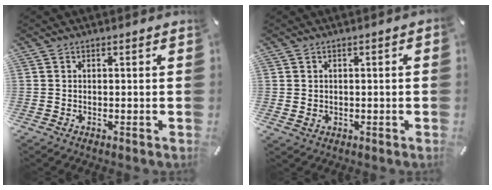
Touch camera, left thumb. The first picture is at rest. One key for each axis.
{"total": 1.7, "fx": -0.2, "fy": 1.6, "fz": 0.4, "tx": 0.000, "ty": 0.002, "tz": -0.007}